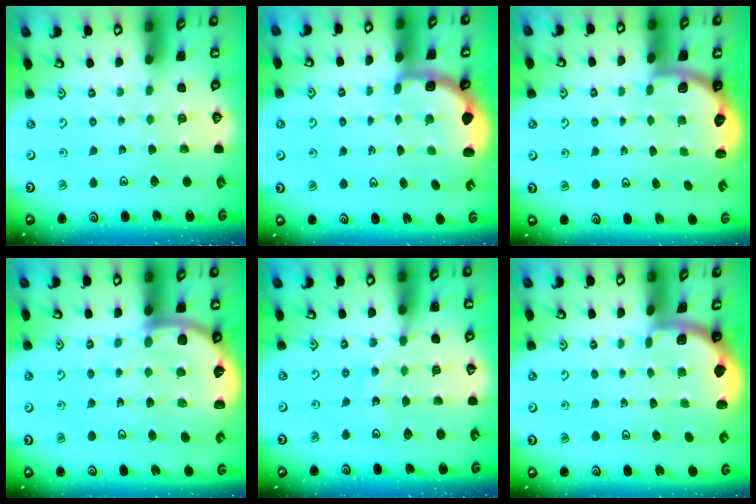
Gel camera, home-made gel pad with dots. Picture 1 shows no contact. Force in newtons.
{"total": 2.8, "press": 2.0, "slide": 2.0}
{"total": 2.4, "press": 2.1, "slide": 1.2}
{"total": 8.0, "press": 7.8, "slide": 1.5}
{"total": 11.9, "press": 11.5, "slide": 3.3}
{"total": 1.4, "press": 1.4, "slide": 0.1}